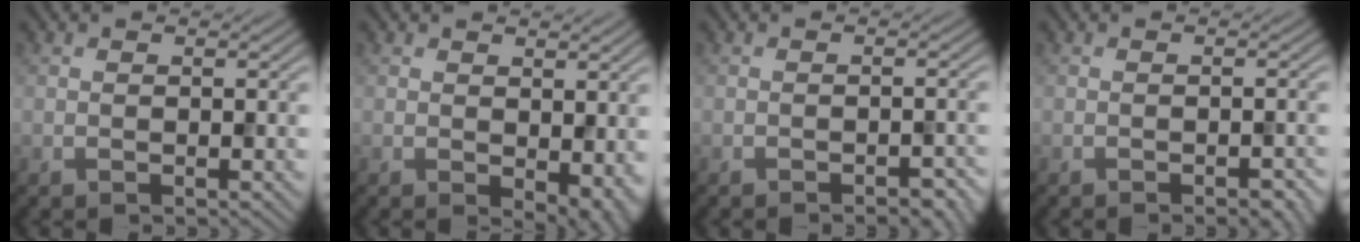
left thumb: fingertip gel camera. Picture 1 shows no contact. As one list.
[{"total": 4.4, "force": [-0.5, 2.5, 3.5], "torque": [-0.048, -0.016, 0.002]}, {"total": 2.2, "force": [-1.7, 0.5, 1.3], "torque": [-0.013, 0.003, -0.023]}, {"total": 2.4, "force": [-1.7, 0.6, 1.6], "torque": [-0.017, 0.001, -0.018]}]